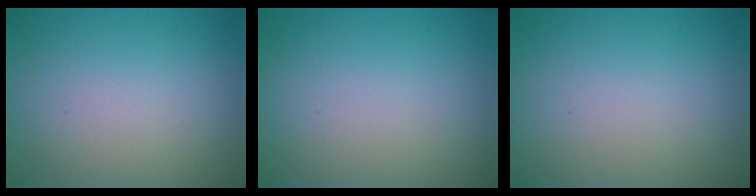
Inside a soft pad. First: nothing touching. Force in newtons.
{"total": 0.0}
{"total": 0.0}